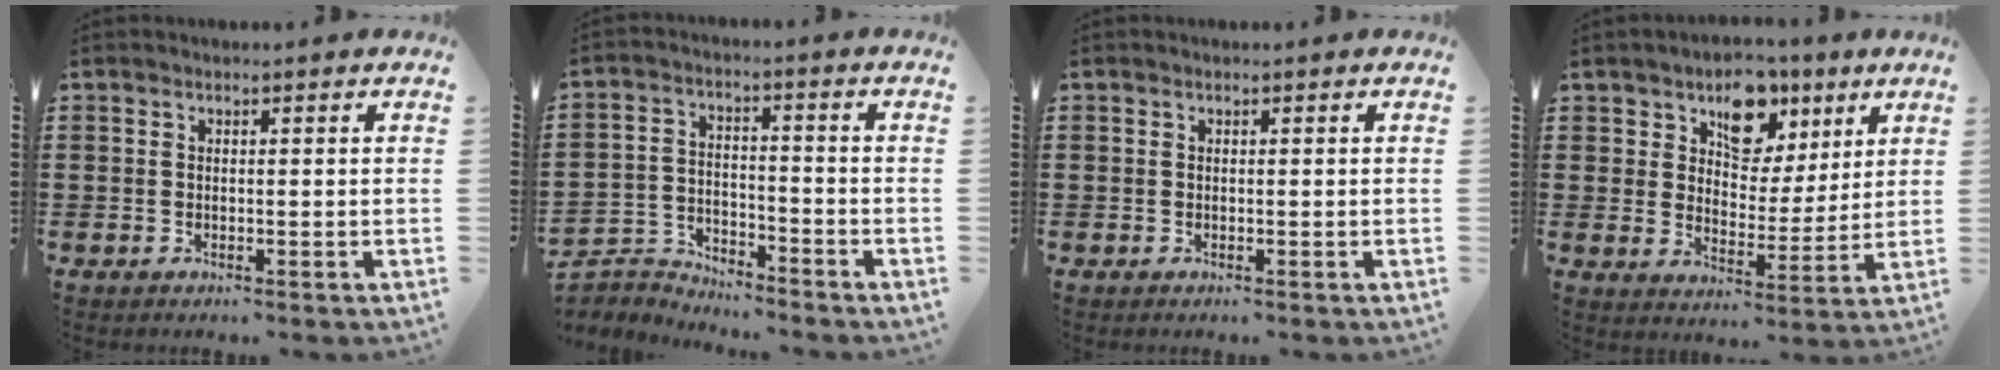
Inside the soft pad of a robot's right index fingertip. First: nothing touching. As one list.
[{"total": 4.7, "force": [-4.6, 0.8, -0.2], "torque": [-0.016, 0.003, -0.102]}, {"total": 0.0}, {"total": 8.4, "force": [5.1, 5.8, 3.4], "torque": [-0.069, -0.010, 0.086]}]